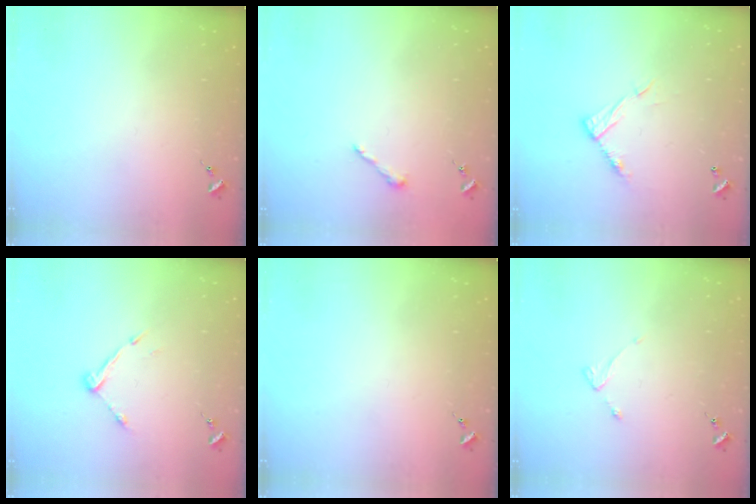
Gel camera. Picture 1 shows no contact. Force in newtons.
{"total": 3.6, "press": 3.6, "slide": 0.4}
{"total": 9.4, "press": 9.4, "slide": 0.1}
{"total": 6.9, "press": 6.9, "slide": 0.3}
{"total": 0.0}
{"total": 2.2, "press": 2.1, "slide": 0.4}